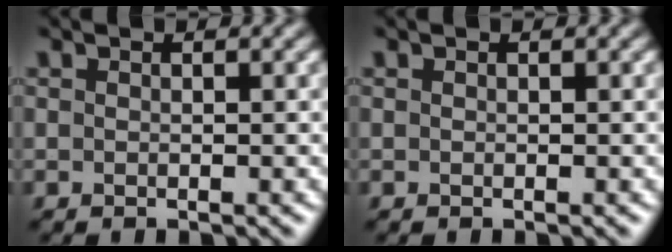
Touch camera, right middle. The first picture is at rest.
{"total": 0.0}